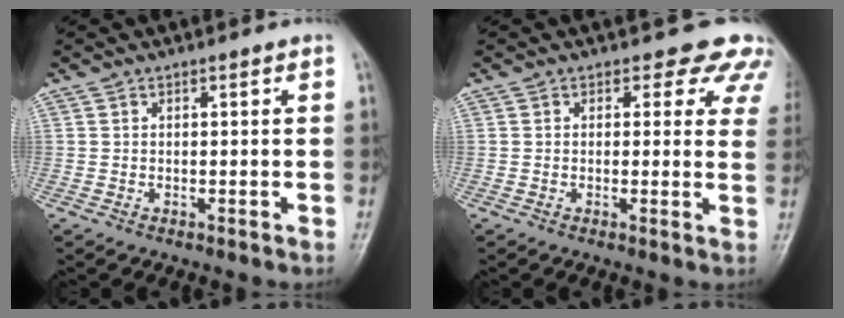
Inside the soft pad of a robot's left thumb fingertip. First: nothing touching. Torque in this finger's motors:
{"motor_torque": [1.80, 1.26, 1.41, -1.36, 0.02]}